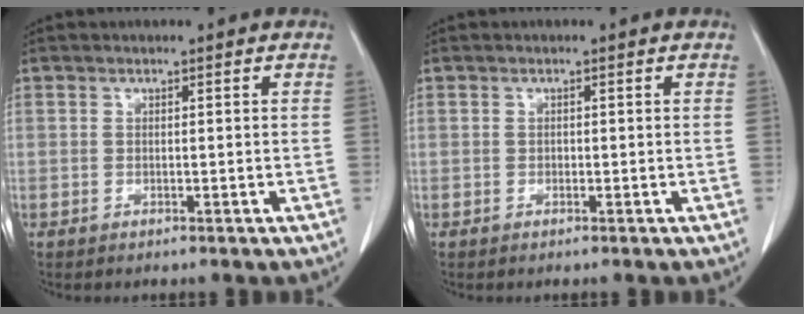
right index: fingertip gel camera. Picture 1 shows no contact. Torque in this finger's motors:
{"motor_torque": [0.12, -0.02, -0.02, 0.00]}